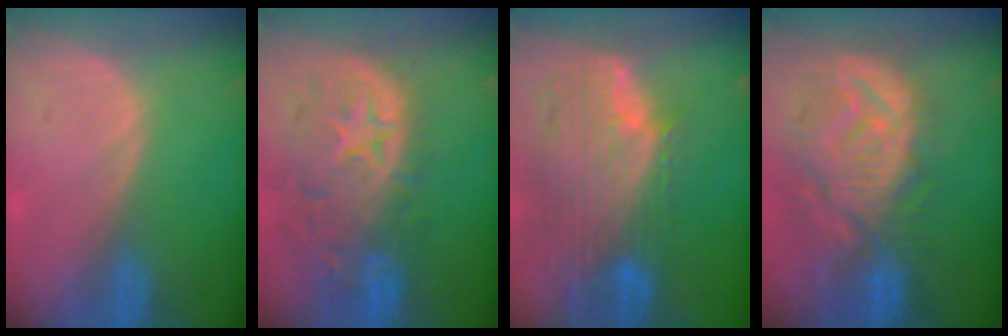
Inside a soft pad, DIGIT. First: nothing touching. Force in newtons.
{"total": 11.9, "press": 10.1, "slide": 6.3}
{"total": 11.8, "press": 10.1, "slide": 6.1}
{"total": 12.3, "press": 11.0, "slide": 5.3}